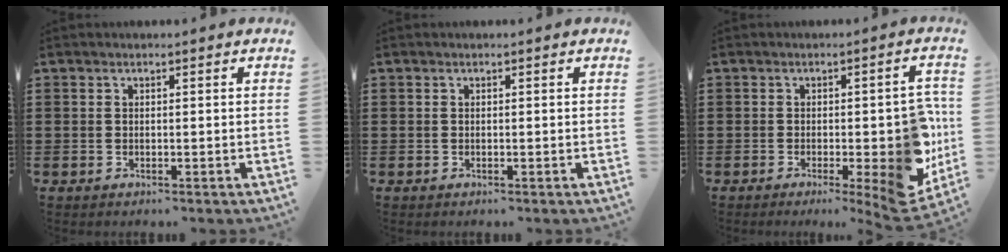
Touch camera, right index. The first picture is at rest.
{"total": 0.0}
{"total": 9.6, "force": [-1.7, 2.6, 9.1], "torque": [-0.107, -0.023, -0.024]}